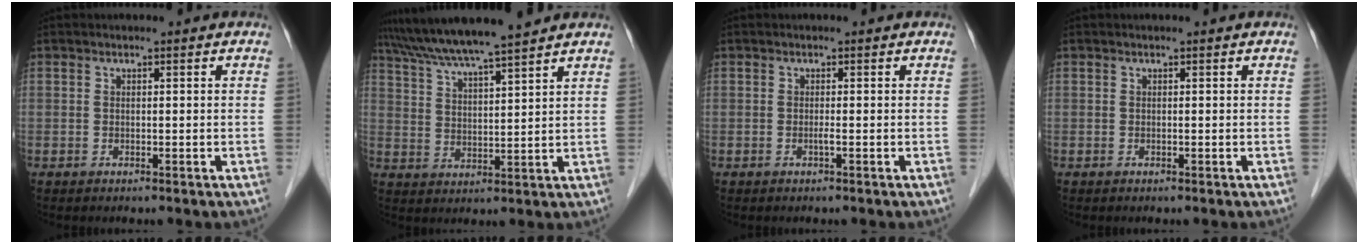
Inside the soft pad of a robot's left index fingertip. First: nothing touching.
{"total": 11.3, "force": [10.0, -0.8, 5.4], "torque": [-0.099, 0.017, 0.167]}
{"total": 0.6, "force": [-0.5, -0.2, 0.4], "torque": [-0.007, -0.005, -0.011]}
{"total": 0.0}